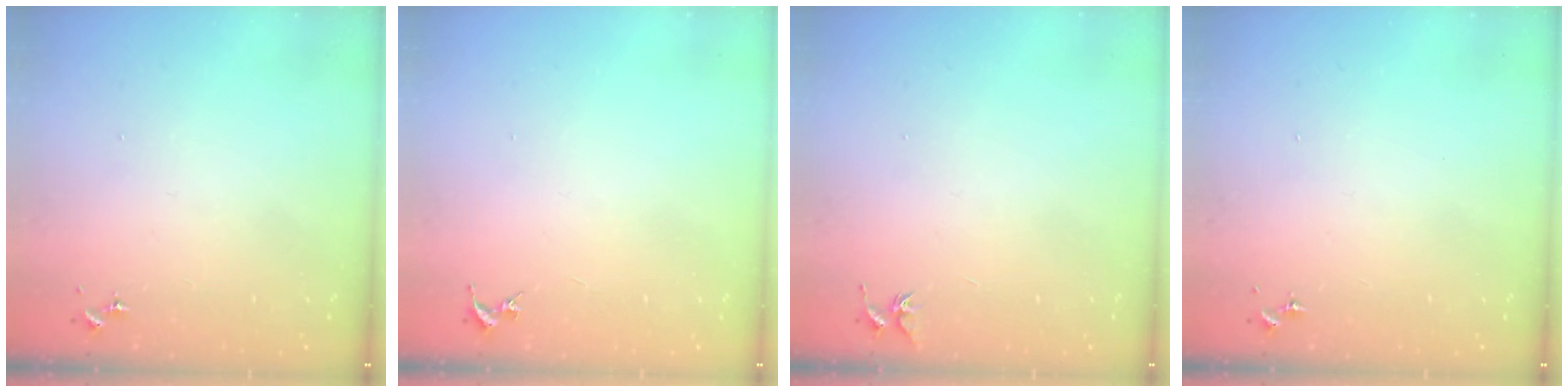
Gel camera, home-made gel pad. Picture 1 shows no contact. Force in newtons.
{"total": 0.0}
{"total": 3.7, "press": 3.7, "slide": 0.4}
{"total": 0.0}